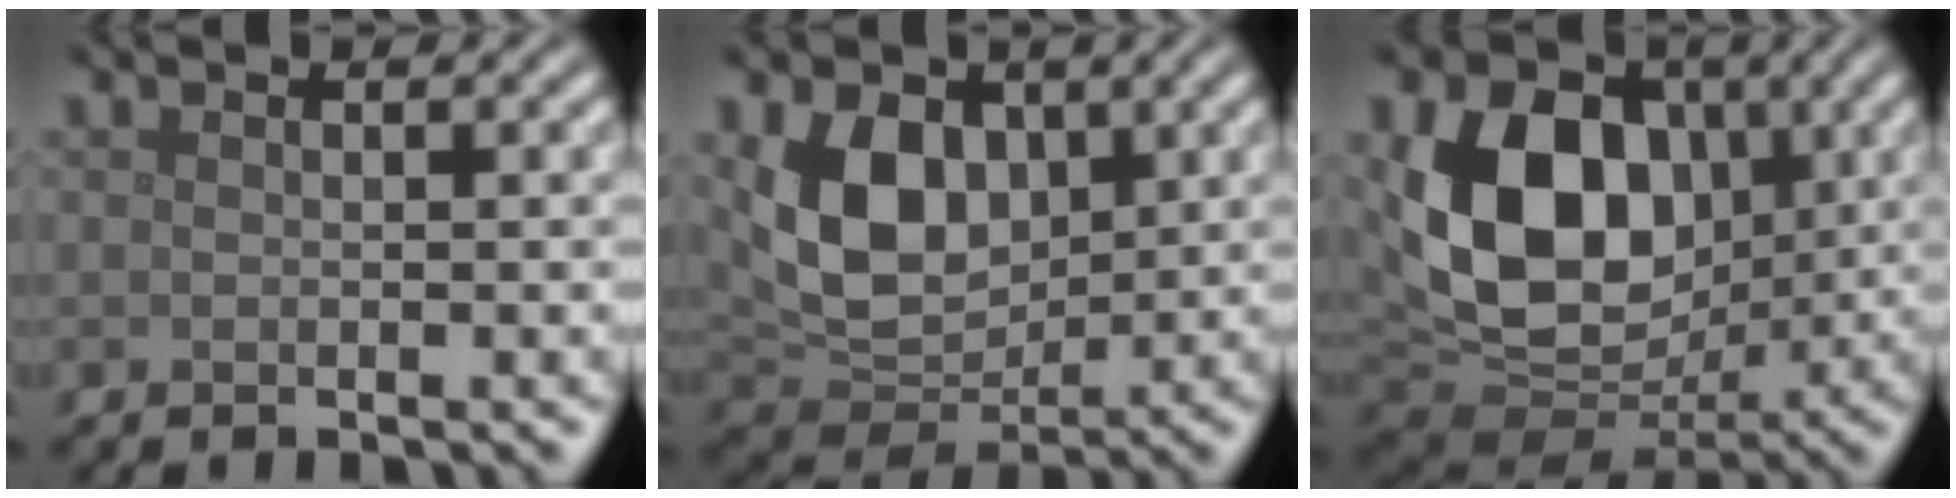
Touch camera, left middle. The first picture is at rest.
{"total": 6.9, "force": [1.7, 4.7, 4.7], "torque": [-0.093, -0.009, 0.037]}
{"total": 12.4, "force": [1.8, 9.0, 8.2], "torque": [-0.148, -0.010, 0.033]}